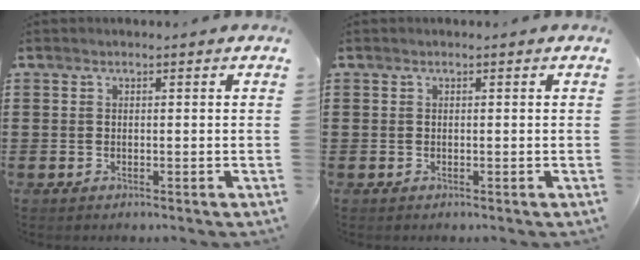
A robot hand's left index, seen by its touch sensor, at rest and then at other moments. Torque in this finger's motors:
{"motor_torque": [0.00, 0.00, 0.00, 0.00]}